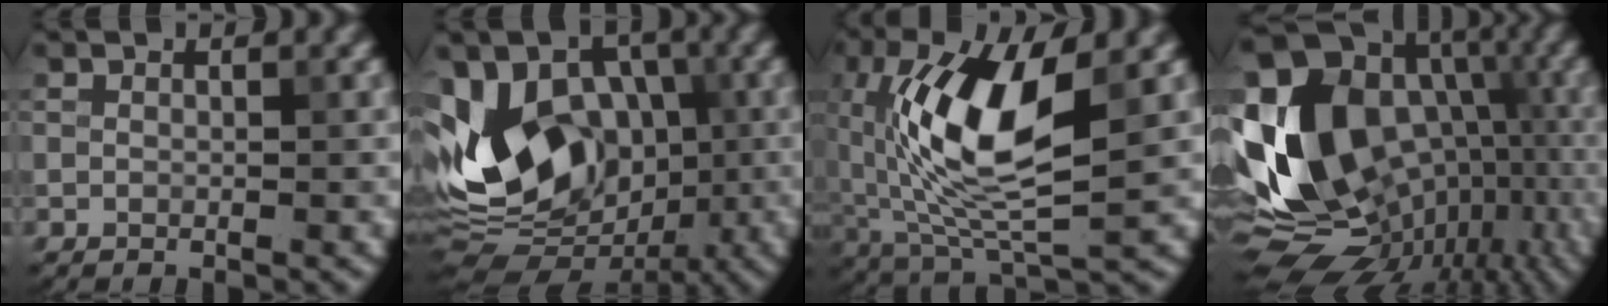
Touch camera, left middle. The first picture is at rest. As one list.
[{"total": 12.6, "force": [-0.7, 9.1, 8.6], "torque": [-0.153, 0.012, -0.029]}, {"total": 10.7, "force": [0.8, 4.1, 9.9], "torque": [-0.191, 0.003, 0.014]}, {"total": 16.9, "force": [-0.8, 12.6, 11.3], "torque": [-0.199, -0.011, 0.012]}]